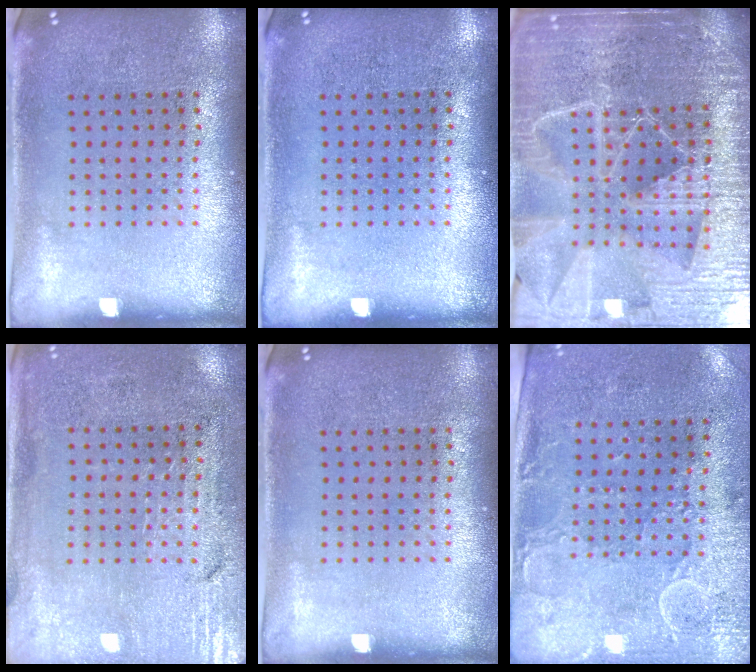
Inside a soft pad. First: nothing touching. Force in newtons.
{"total": 0.0}
{"total": 6.5, "press": 5.6, "slide": 3.4}
{"total": 3.3, "press": 2.9, "slide": 1.5}
{"total": 0.0}
{"total": 2.9, "press": 2.4, "slide": 1.7}